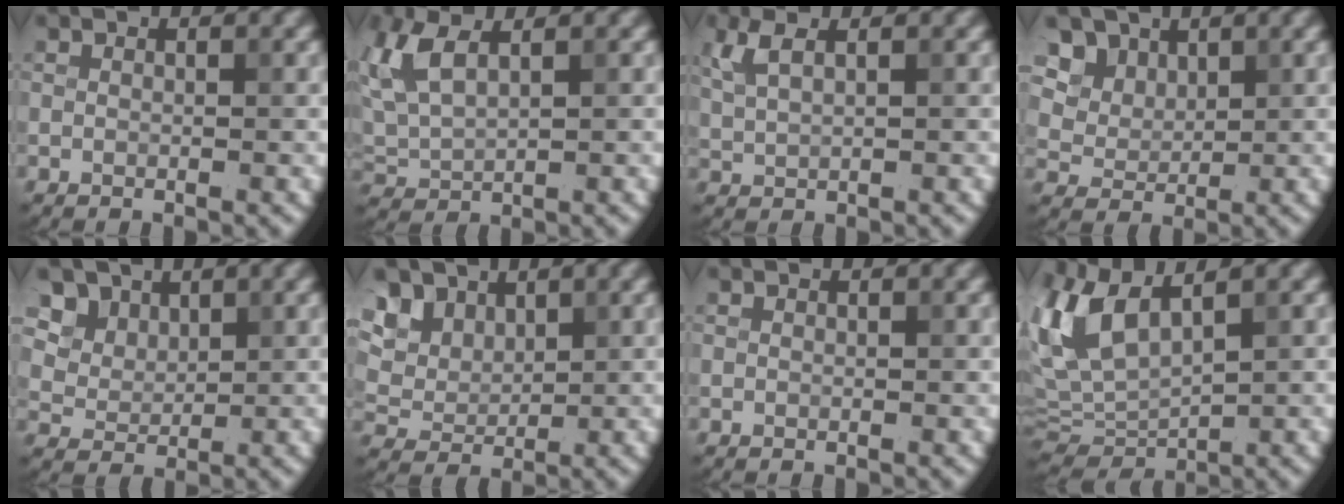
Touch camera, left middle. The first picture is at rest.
{"total": 4.5, "force": [2.1, 2.1, 3.3], "torque": [-0.089, 0.014, 0.047]}
{"total": 2.6, "force": [1.4, 1.0, 1.9], "torque": [-0.048, 0.004, 0.033]}
{"total": 7.2, "force": [4.3, 5.0, 3.0], "torque": [-0.077, 0.000, 0.077]}
{"total": 6.5, "force": [4.0, 4.5, 2.6], "torque": [-0.070, -0.003, 0.077]}
{"total": 6.8, "force": [3.9, 4.4, 3.3], "torque": [-0.095, 0.002, 0.068]}
{"total": 0.0}
{"total": 7.0, "force": [3.1, 3.3, 5.4], "torque": [-0.133, 0.009, 0.061]}